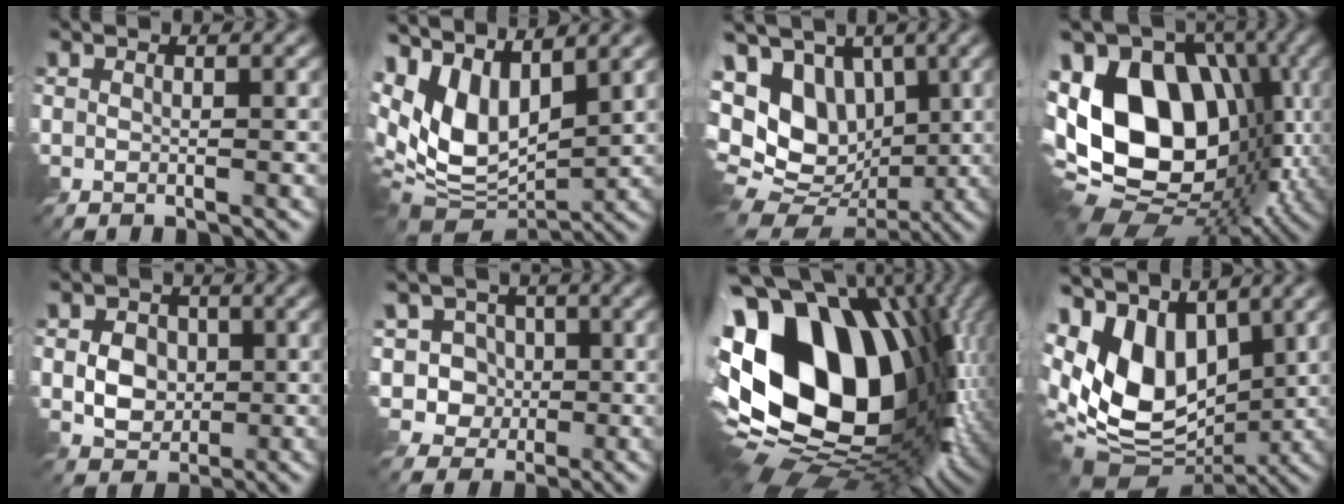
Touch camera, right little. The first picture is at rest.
{"total": 10.5, "force": [2.3, 5.9, 8.4], "torque": [-0.175, 0.001, 0.044]}
{"total": 13.0, "force": [1.6, 9.7, 8.6], "torque": [-0.180, 0.016, 0.029]}
{"total": 15.7, "force": [-0.5, 10.5, 11.6], "torque": [-0.209, 0.005, -0.031]}
{"total": 5.0, "force": [0.0, 4.1, 2.9], "torque": [-0.045, 0.010, -0.009]}
{"total": 5.9, "force": [0.5, 5.5, 2.3], "torque": [-0.043, 0.012, -0.010]}
{"total": 20.8, "force": [2.0, 12.7, 16.3], "torque": [-0.325, -0.022, 0.043]}
{"total": 12.5, "force": [1.1, 8.1, 9.4], "torque": [-0.221, -0.002, 0.013]}